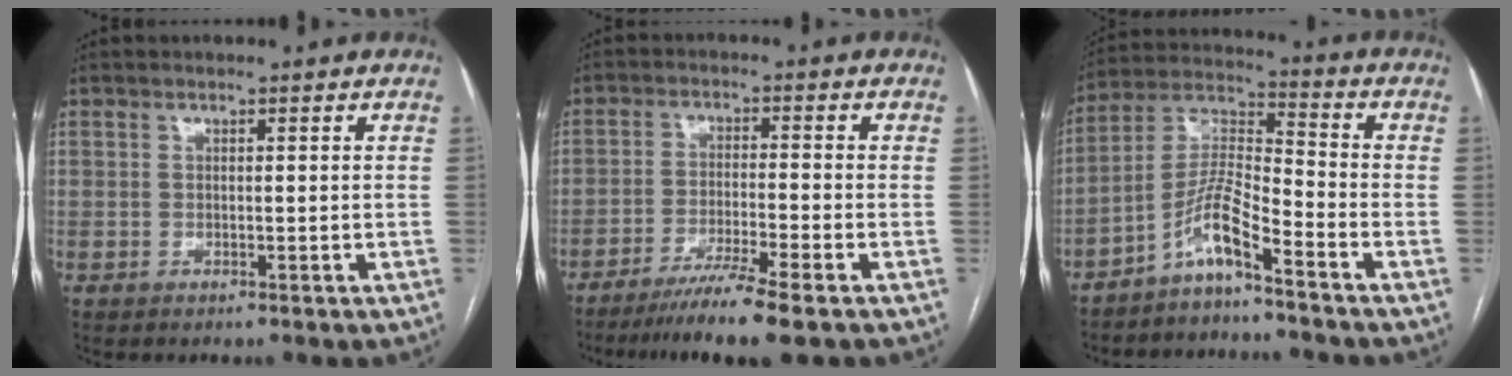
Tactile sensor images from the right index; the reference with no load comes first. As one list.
[{"total": 8.2, "force": [-6.1, -1.1, 5.3], "torque": [-0.085, -0.025, -0.106]}, {"total": 7.8, "force": [-5.5, 0.4, 5.6], "torque": [-0.122, 0.009, -0.111]}]